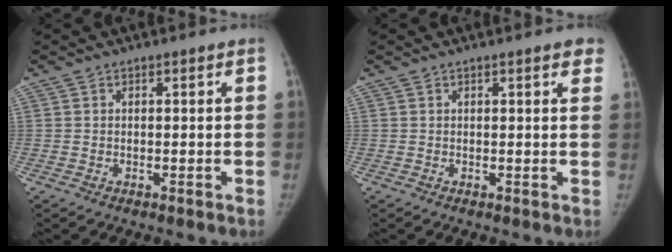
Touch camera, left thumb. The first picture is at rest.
{"total": 2.7, "force": [1.8, 0.9, 1.8], "torque": [0.001, 0.000, 0.014]}